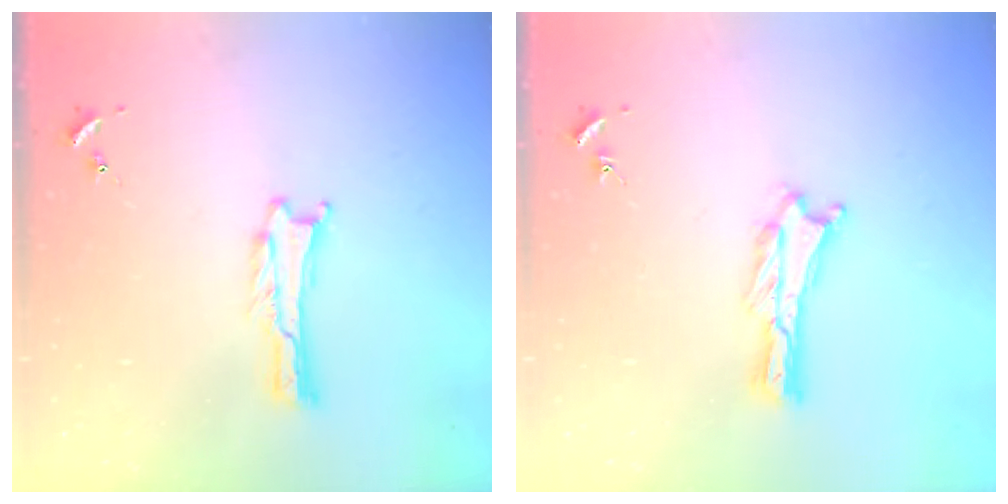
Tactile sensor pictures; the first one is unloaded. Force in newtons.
{"total": 0.9, "press": 0.9, "slide": 0.2}